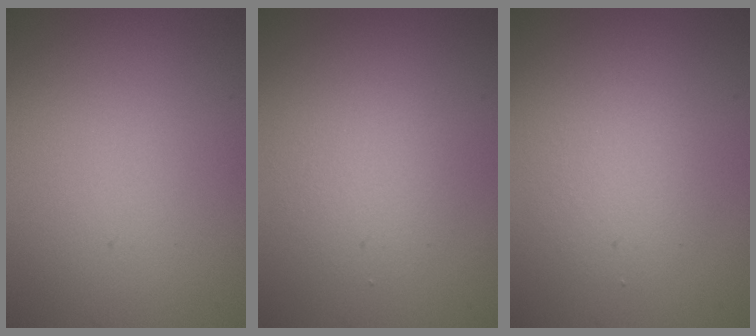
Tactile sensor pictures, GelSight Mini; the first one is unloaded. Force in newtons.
{"total": 2.4, "press": 2.4, "slide": 0.2}
{"total": 2.4, "press": 2.4, "slide": 0.1}